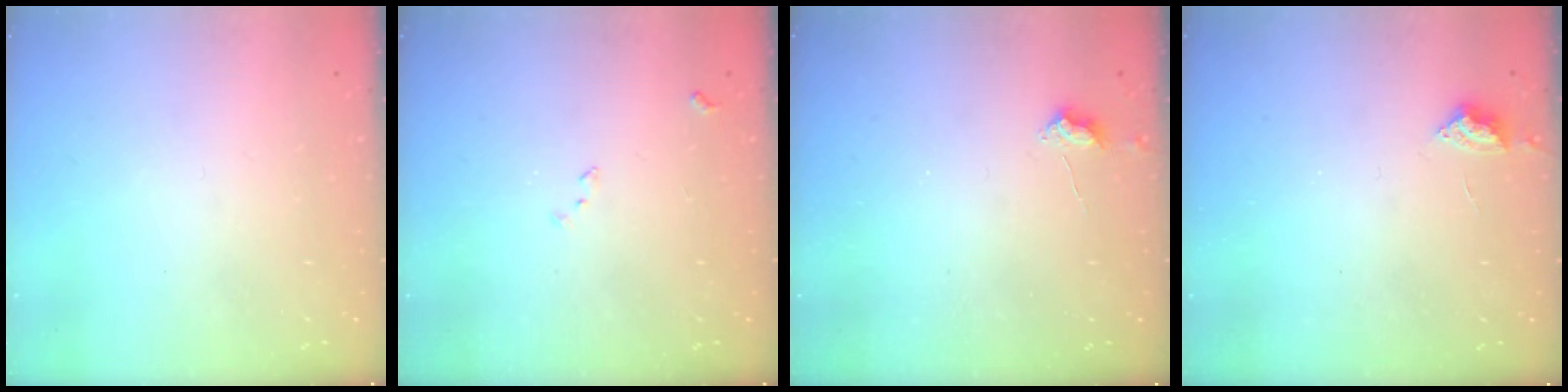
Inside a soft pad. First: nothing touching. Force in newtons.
{"total": 8.2, "press": 8.1, "slide": 1.0}
{"total": 3.0, "press": 2.9, "slide": 0.5}
{"total": 2.9, "press": 2.8, "slide": 0.4}